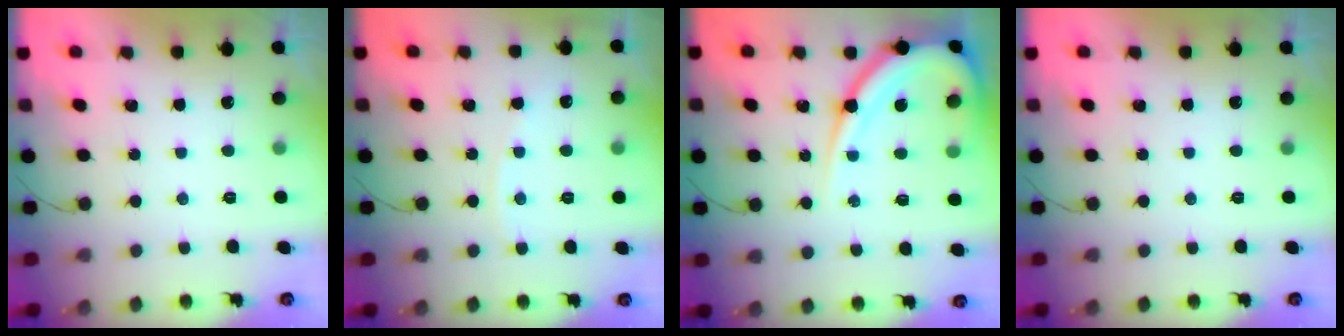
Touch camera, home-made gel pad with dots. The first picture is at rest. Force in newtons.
{"total": 4.0, "press": 3.9, "slide": 0.6}
{"total": 14.5, "press": 14.4, "slide": 1.6}
{"total": 0.0}